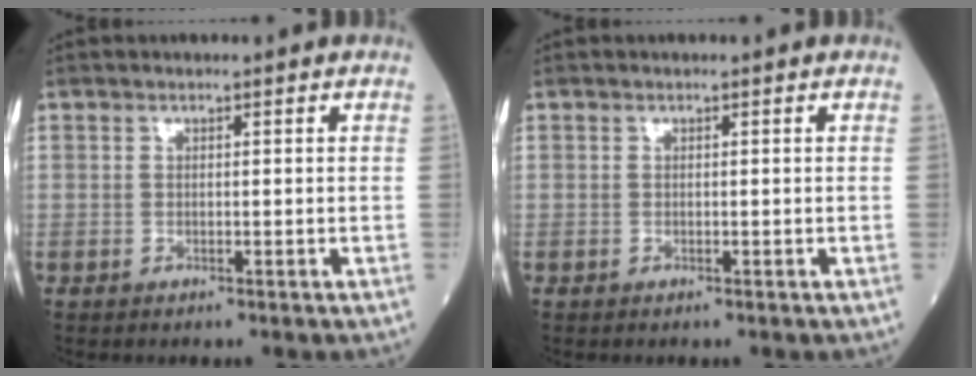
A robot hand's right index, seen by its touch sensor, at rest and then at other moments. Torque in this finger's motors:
{"motor_torque": [0.00, 0.00, -0.09, -0.01]}